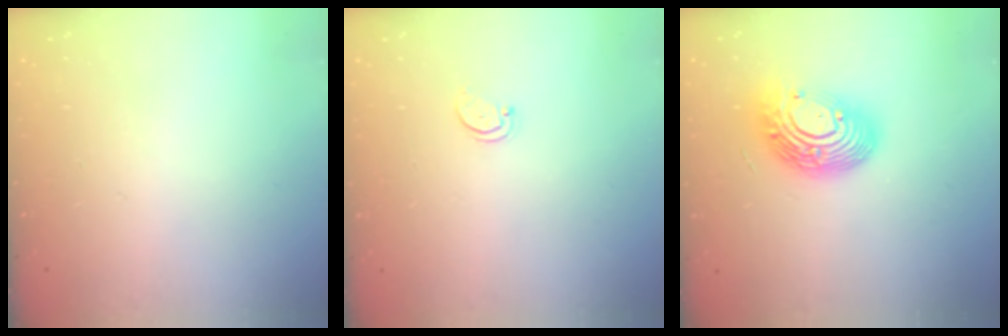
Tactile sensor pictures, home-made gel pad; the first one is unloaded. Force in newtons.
{"total": 1.5, "press": 1.5, "slide": 0.3}
{"total": 15.1, "press": 15.1, "slide": 1.4}